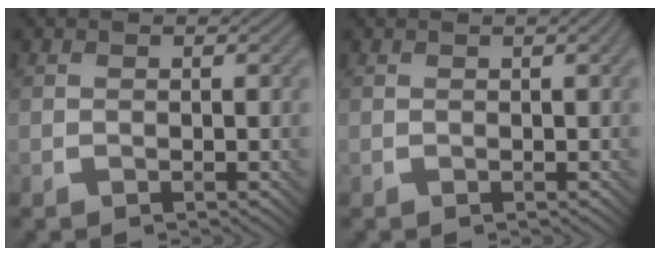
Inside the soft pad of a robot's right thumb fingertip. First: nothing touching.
{"total": 1.0, "force": [0.3, 0.0, 0.9], "torque": [-0.014, 0.006, 0.004]}